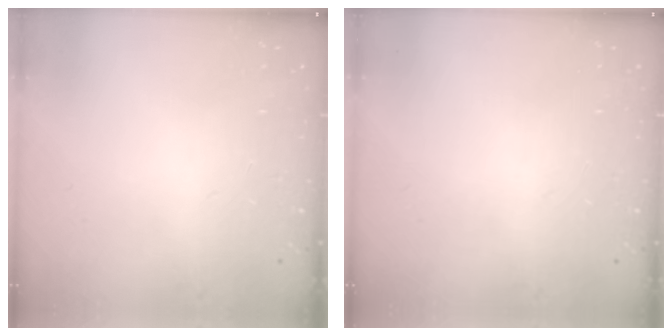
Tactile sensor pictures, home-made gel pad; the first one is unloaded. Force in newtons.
{"total": 0.0}